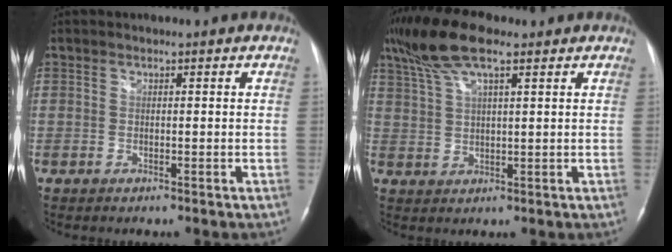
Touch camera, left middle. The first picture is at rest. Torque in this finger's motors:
{"motor_torque": [1.12, -0.95, 0.16, 0.10]}